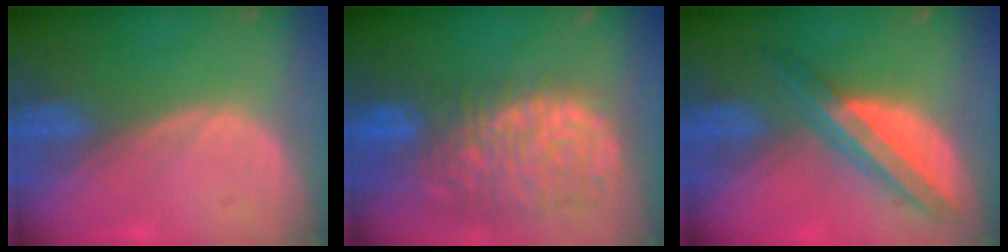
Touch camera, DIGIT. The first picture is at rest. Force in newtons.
{"total": 13.1, "press": 10.8, "slide": 7.3}
{"total": 7.9, "press": 6.6, "slide": 4.3}